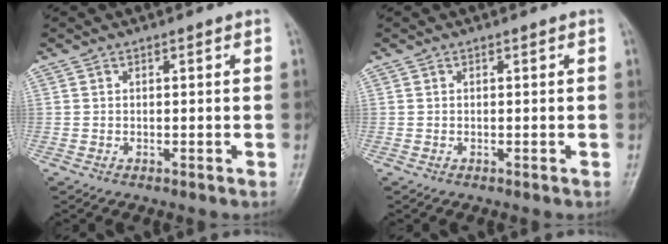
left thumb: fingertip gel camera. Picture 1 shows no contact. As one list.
[{"total": 0.0}]